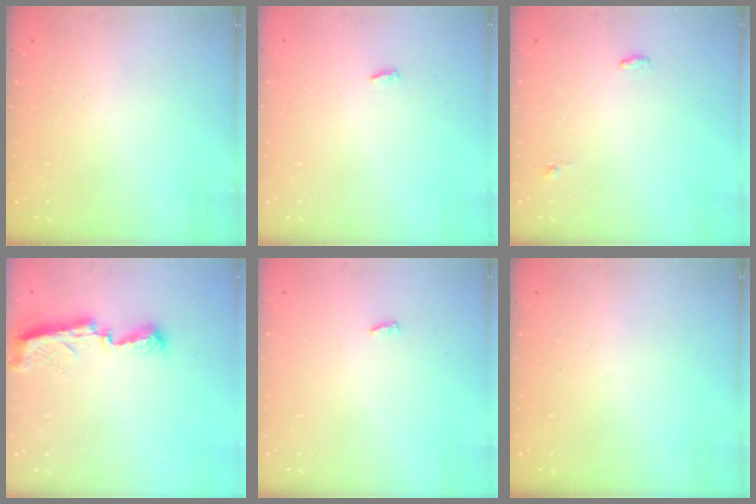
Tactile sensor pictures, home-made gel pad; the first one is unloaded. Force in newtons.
{"total": 2.8, "press": 2.7, "slide": 0.3}
{"total": 3.8, "press": 2.7, "slide": 2.6}
{"total": 7.8, "press": 7.8, "slide": 0.6}
{"total": 2.8, "press": 2.7, "slide": 0.3}
{"total": 0.0}